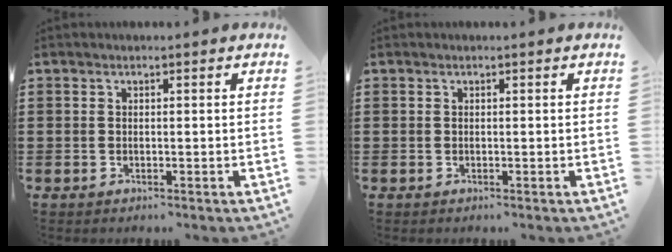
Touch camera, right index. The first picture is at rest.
{"total": 0.0}